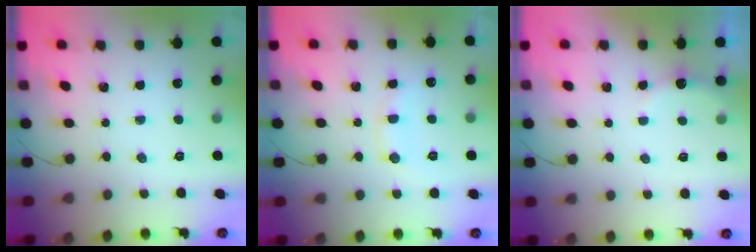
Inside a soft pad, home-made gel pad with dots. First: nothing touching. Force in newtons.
{"total": 10.1, "press": 10.0, "slide": 1.0}
{"total": 2.8, "press": 2.6, "slide": 0.8}